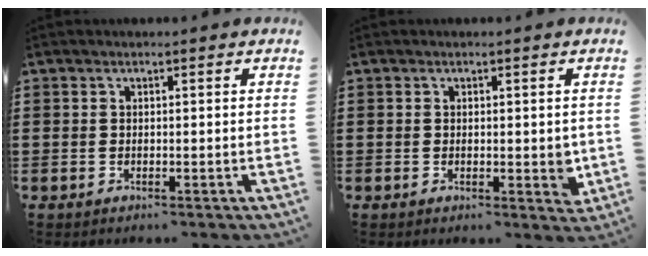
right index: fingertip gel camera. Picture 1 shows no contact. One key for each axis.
{"total": 2.1, "fx": 0.1, "fy": 0.9, "fz": 1.9, "tx": -0.027, "ty": 0.002, "tz": -0.001}